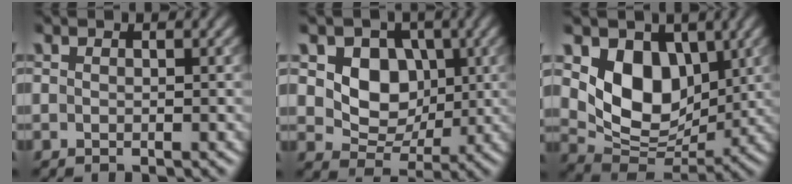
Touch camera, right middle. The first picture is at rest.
{"total": 5.5, "force": [1.1, 4.3, 3.2], "torque": [-0.054, -0.007, 0.012]}
{"total": 7.5, "force": [2.3, 5.4, 4.7], "torque": [-0.083, -0.019, 0.040]}